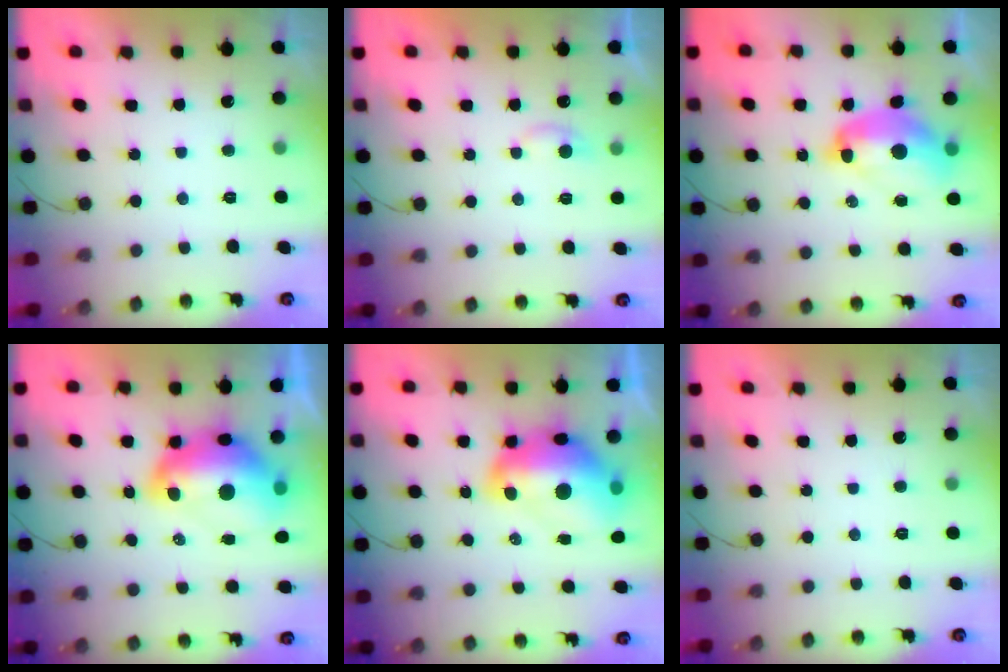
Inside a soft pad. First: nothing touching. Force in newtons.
{"total": 3.4, "press": 3.4, "slide": 0.3}
{"total": 13.3, "press": 13.2, "slide": 1.4}
{"total": 18.0, "press": 18.0, "slide": 1.5}
{"total": 18.1, "press": 18.0, "slide": 1.6}
{"total": 0.0}